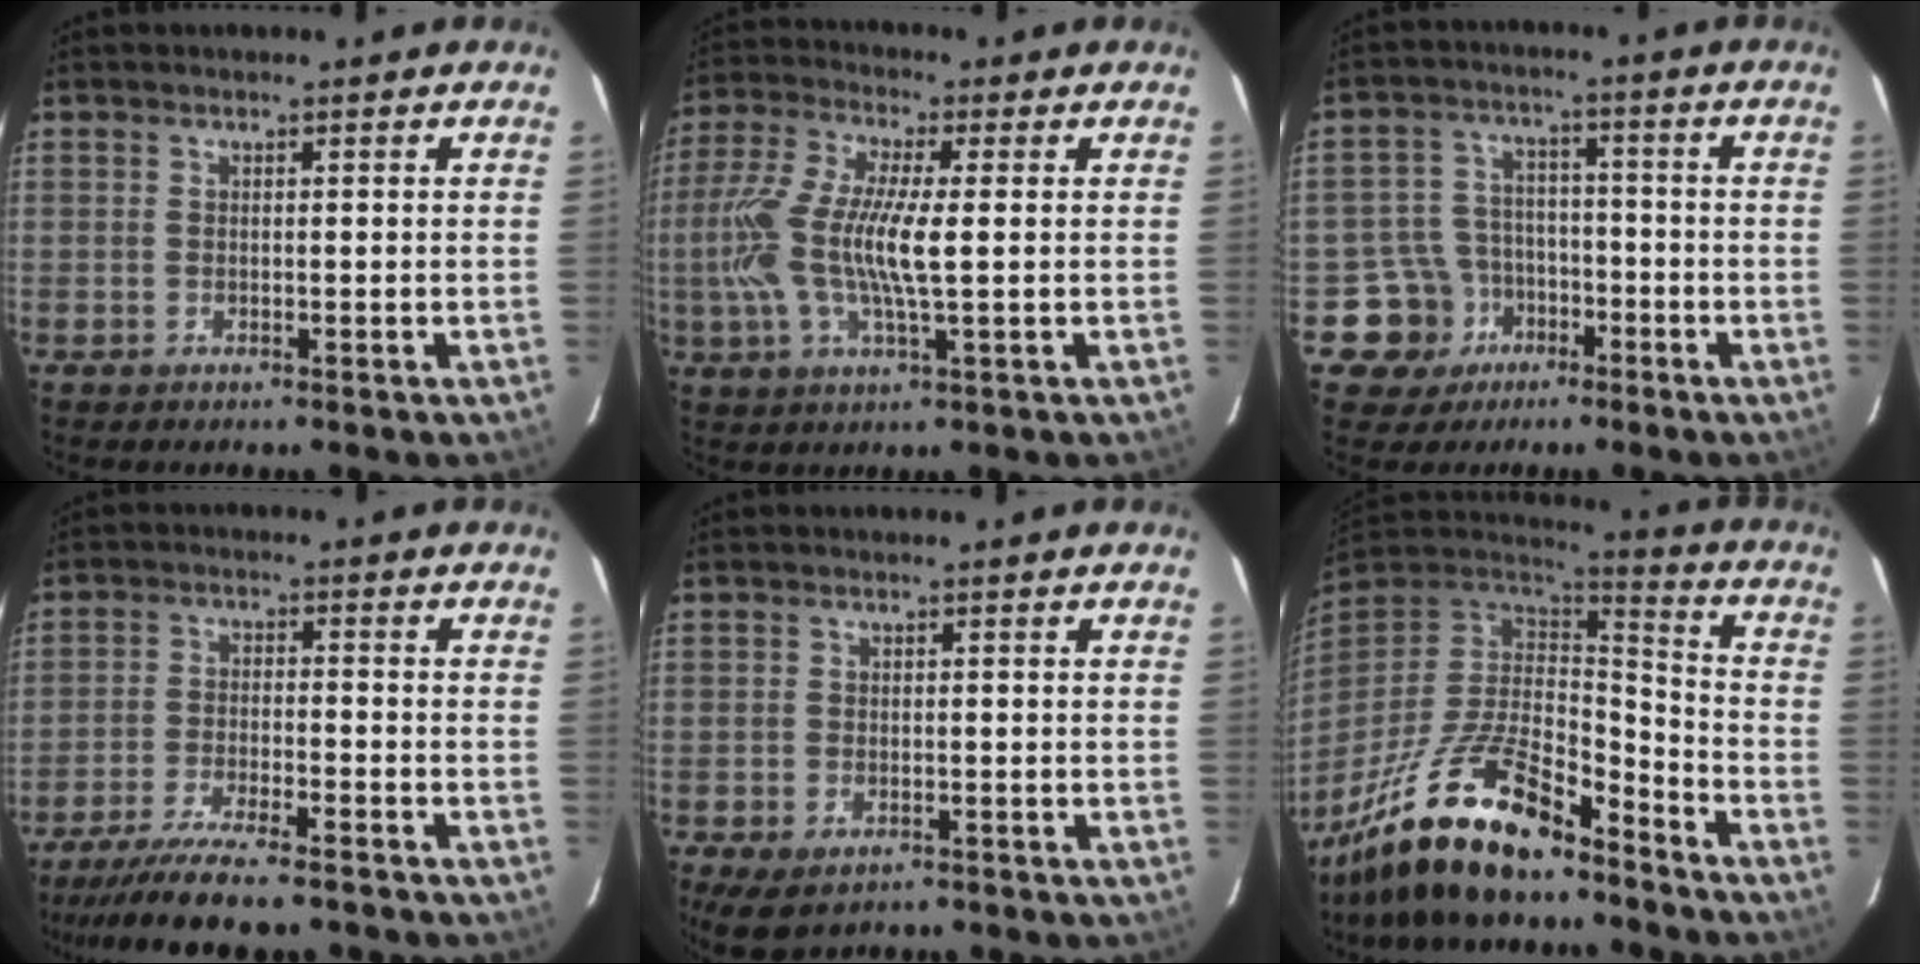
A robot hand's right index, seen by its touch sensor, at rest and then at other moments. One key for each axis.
{"total": 13.3, "fx": -0.5, "fy": 2.8, "fz": 13.0, "tx": -0.263, "ty": -0.001, "tz": -0.015}
{"total": 8.6, "fx": -4.4, "fy": 7.4, "fz": 0.5, "tx": -0.038, "ty": 0.032, "tz": -0.064}
{"total": 13.2, "fx": -11.3, "fy": 2.3, "fz": 6.5, "tx": -0.144, "ty": -0.024, "tz": -0.187}
{"total": 5.3, "fx": -3.2, "fy": 3.0, "fz": 2.9, "tx": -0.067, "ty": -0.019, "tz": -0.050}
{"total": 22.0, "fx": -15.7, "fy": 7.4, "fz": 13.6, "tx": -0.271, "ty": -0.027, "tz": -0.273}